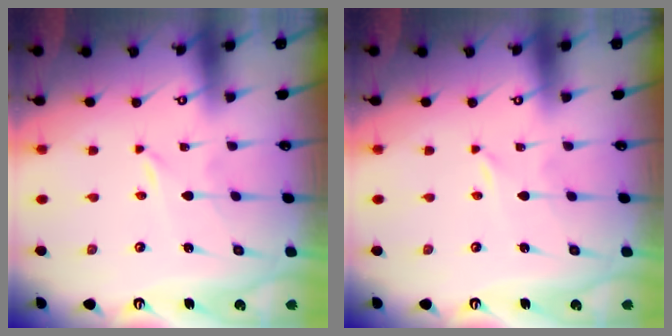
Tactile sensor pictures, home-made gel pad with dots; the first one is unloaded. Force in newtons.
{"total": 0.0}